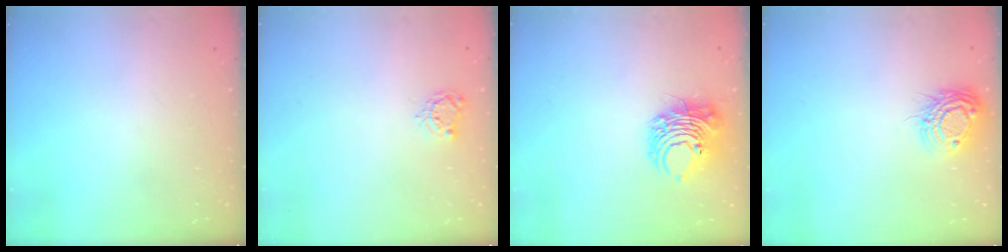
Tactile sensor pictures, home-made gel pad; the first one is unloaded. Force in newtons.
{"total": 4.5, "press": 4.4, "slide": 0.2}
{"total": 9.5, "press": 9.4, "slide": 1.5}
{"total": 11.0, "press": 10.9, "slide": 1.0}